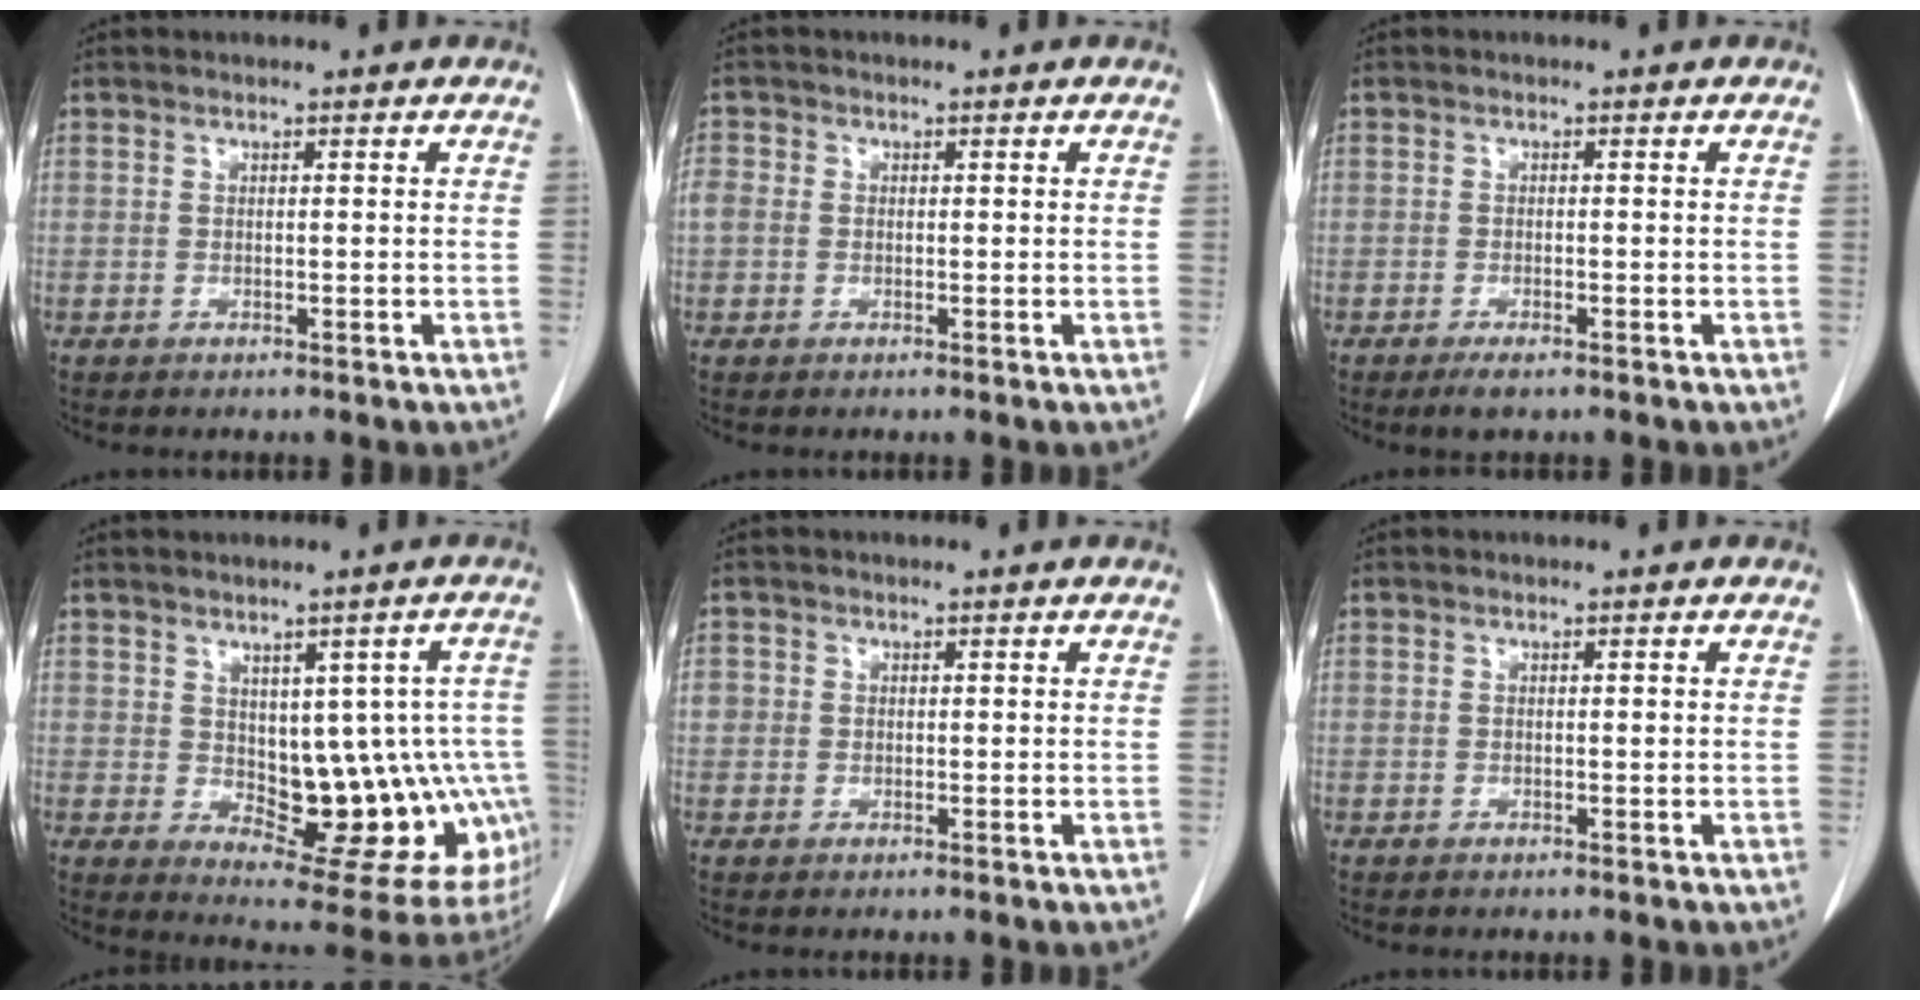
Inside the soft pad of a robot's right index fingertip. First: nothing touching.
{"total": 2.5, "force": [0.0, 2.3, 1.1], "torque": [-0.034, 0.017, 0.004]}
{"total": 2.1, "force": [-1.4, 0.4, 1.5], "torque": [-0.026, -0.004, -0.019]}
{"total": 16.9, "force": [-1.6, 8.3, 14.7], "torque": [-0.129, 0.016, 0.007]}
{"total": 1.8, "force": [0.2, 1.8, 0.4], "torque": [0.001, 0.008, 0.005]}
{"total": 0.0}